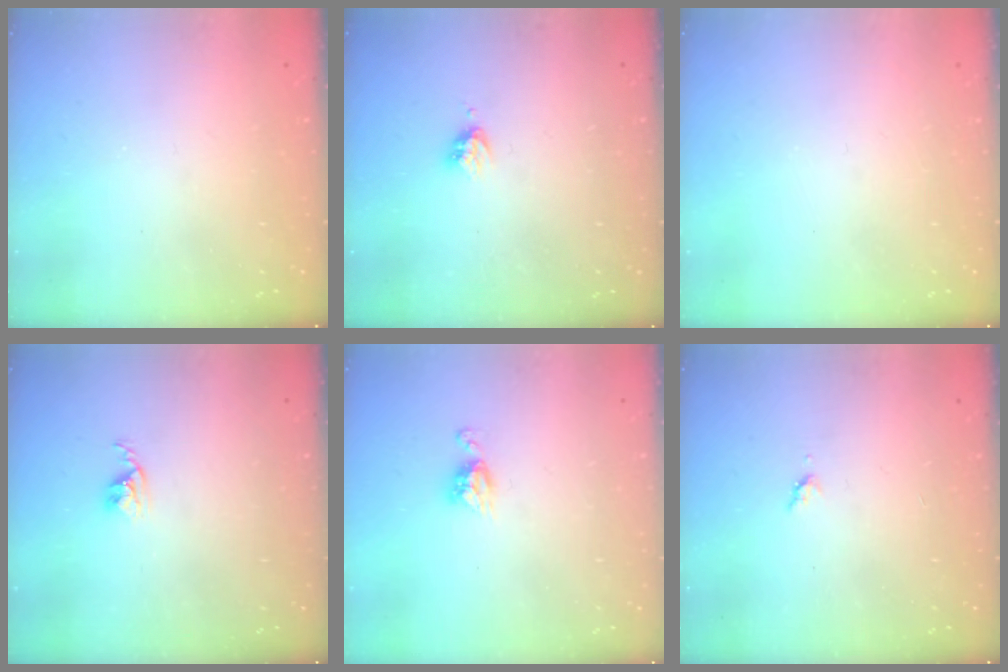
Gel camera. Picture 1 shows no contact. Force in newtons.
{"total": 3.0, "press": 3.0, "slide": 0.4}
{"total": 0.0}
{"total": 2.7, "press": 2.7, "slide": 0.4}
{"total": 6.5, "press": 6.5, "slide": 0.5}
{"total": 3.0, "press": 2.9, "slide": 0.5}